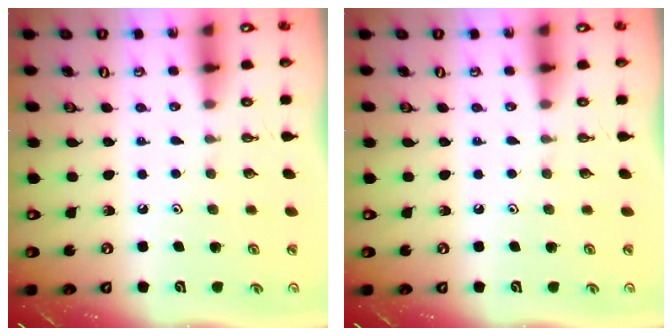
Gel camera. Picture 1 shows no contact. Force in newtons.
{"total": 0.0}